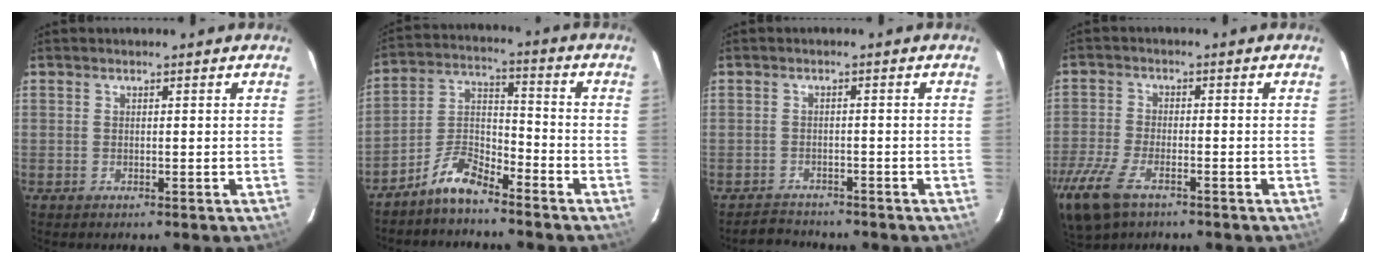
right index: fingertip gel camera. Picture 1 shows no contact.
{"total": 7.8, "force": [-6.4, 2.3, 3.8], "torque": [-0.094, 0.031, -0.130]}
{"total": 3.6, "force": [-3.2, 1.7, -0.4], "torque": [-0.003, 0.014, -0.055]}
{"total": 13.6, "force": [-8.5, 6.2, 8.6], "torque": [-0.221, -0.039, -0.164]}